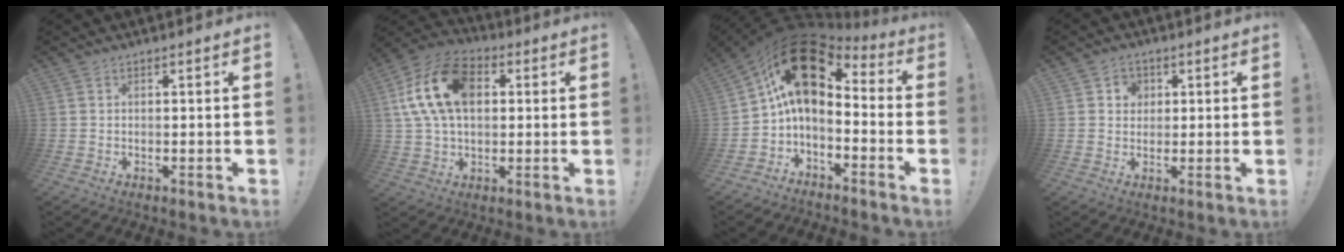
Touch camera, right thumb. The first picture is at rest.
{"total": 18.7, "force": [4.2, 12.4, 13.3], "torque": [-0.241, 0.007, 0.079]}
{"total": 16.5, "force": [4.7, 9.4, 12.7], "torque": [-0.217, -0.022, 0.090]}
{"total": 4.4, "force": [1.1, 4.1, 1.3], "torque": [-0.015, 0.001, 0.018]}